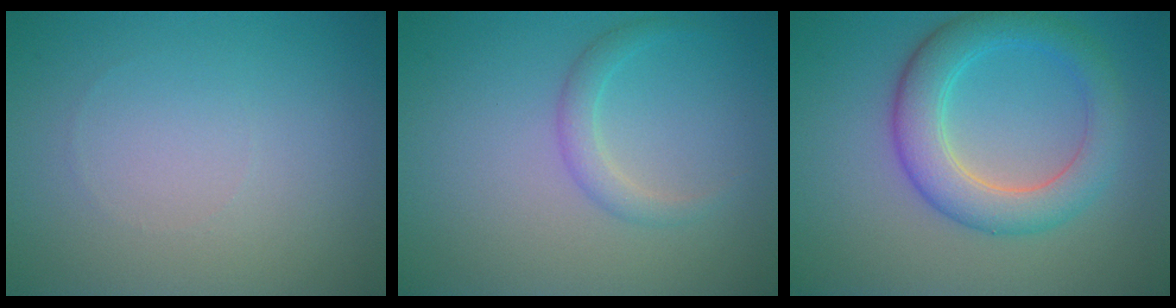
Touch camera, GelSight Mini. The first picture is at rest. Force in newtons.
{"total": 1.7, "press": 1.7, "slide": 0.1}
{"total": 5.4, "press": 5.4, "slide": 0.1}